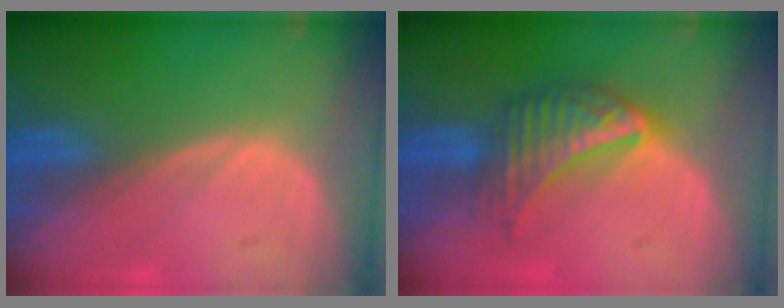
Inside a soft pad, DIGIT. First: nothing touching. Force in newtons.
{"total": 7.5, "press": 6.6, "slide": 3.6}